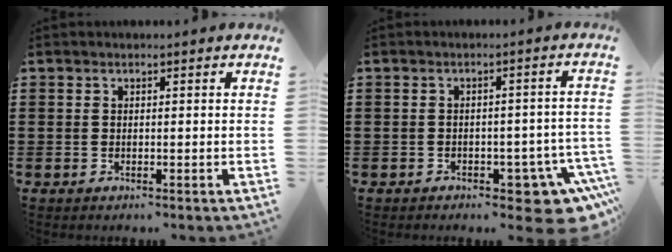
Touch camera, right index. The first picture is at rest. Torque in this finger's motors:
{"motor_torque": [0.62, 0.62, 0.67, 0.02]}